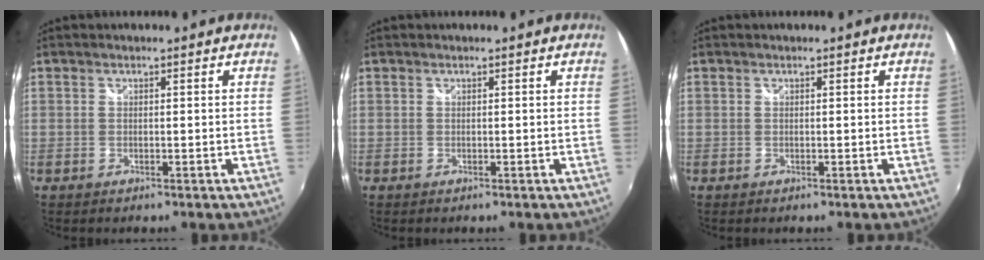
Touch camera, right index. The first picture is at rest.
{"total": 0.0}
{"total": 0.0}